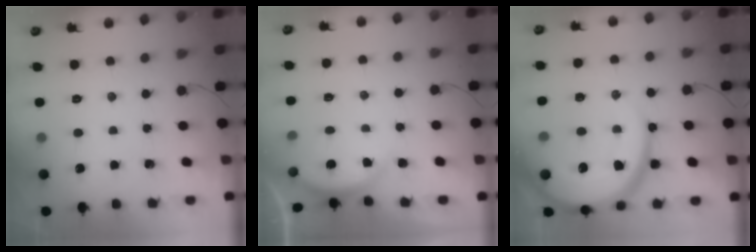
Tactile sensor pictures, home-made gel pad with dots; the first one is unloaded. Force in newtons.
{"total": 2.8, "press": 2.8, "slide": 0.6}
{"total": 23.5, "press": 23.3, "slide": 3.2}